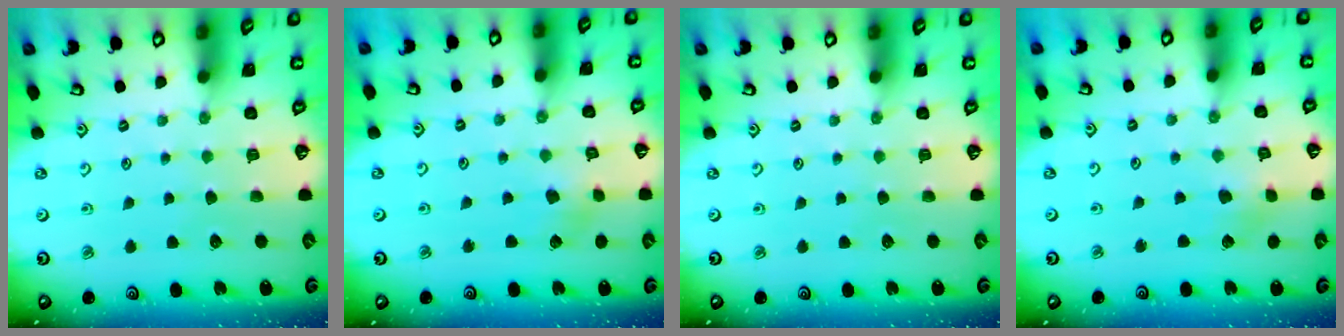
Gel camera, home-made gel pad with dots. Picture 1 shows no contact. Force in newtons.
{"total": 3.1, "press": 3.1, "slide": 0.5}
{"total": 0.0}
{"total": 2.7, "press": 2.7, "slide": 0.3}